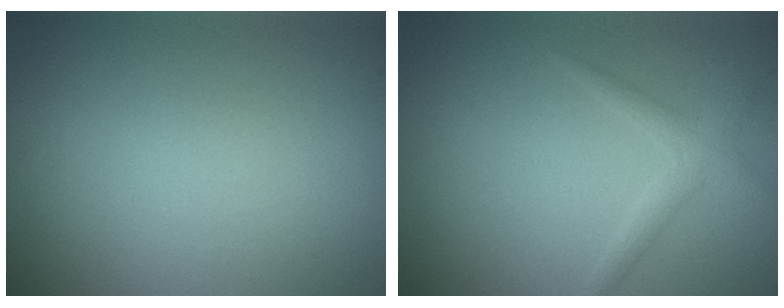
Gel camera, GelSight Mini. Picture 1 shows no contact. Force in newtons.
{"total": 1.5, "press": 1.5, "slide": 0.1}